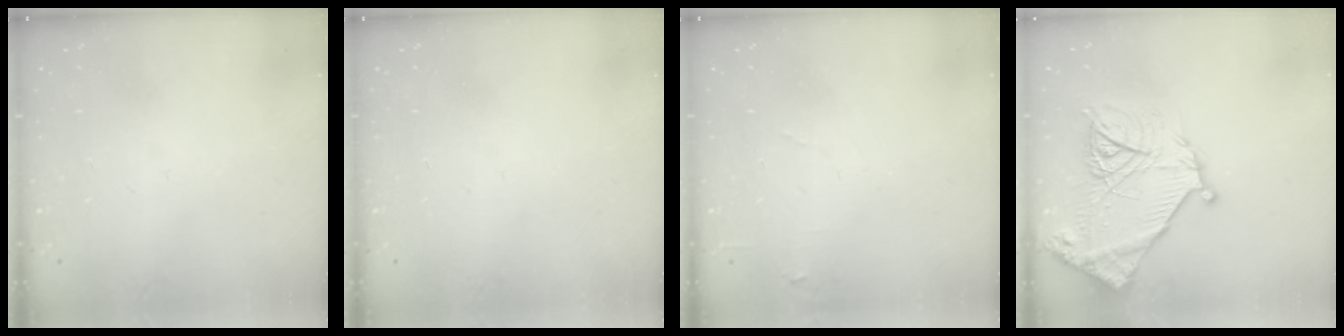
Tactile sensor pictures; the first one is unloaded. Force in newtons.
{"total": 0.0}
{"total": 4.6, "press": 4.6, "slide": 0.6}
{"total": 18.7, "press": 18.6, "slide": 1.8}